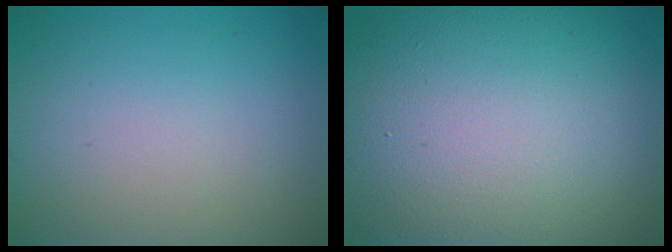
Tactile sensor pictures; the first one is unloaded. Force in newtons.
{"total": 17.3, "press": 17.2, "slide": 1.6}